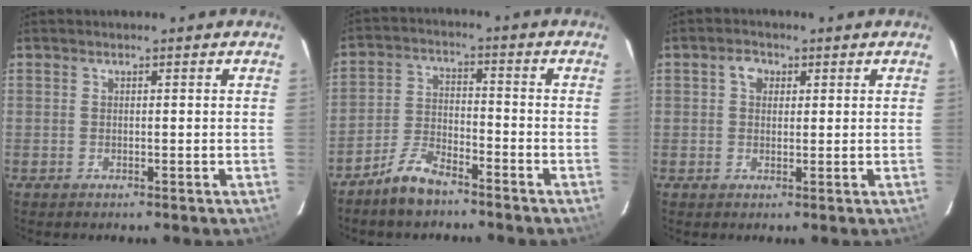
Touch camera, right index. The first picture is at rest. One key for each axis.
{"total": 6.9, "fx": -5.7, "fy": 2.3, "fz": 3.3, "tx": -0.079, "ty": 0.008, "tz": -0.111}
{"total": 2.7, "fx": 0.8, "fy": 2.2, "fz": 1.3, "tx": -0.018, "ty": 0.011, "tz": 0.014}